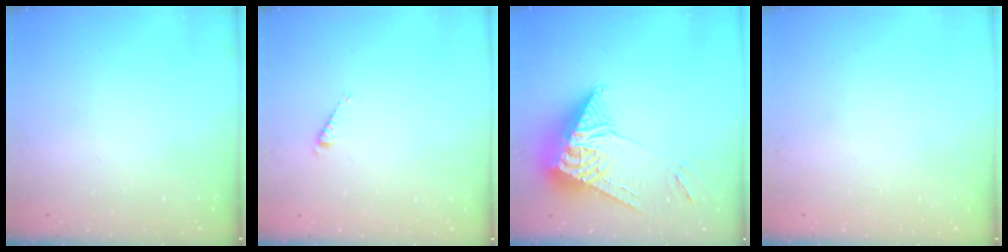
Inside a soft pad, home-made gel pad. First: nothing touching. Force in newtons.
{"total": 2.6, "press": 2.6, "slide": 0.2}
{"total": 12.2, "press": 12.1, "slide": 1.9}
{"total": 0.0}